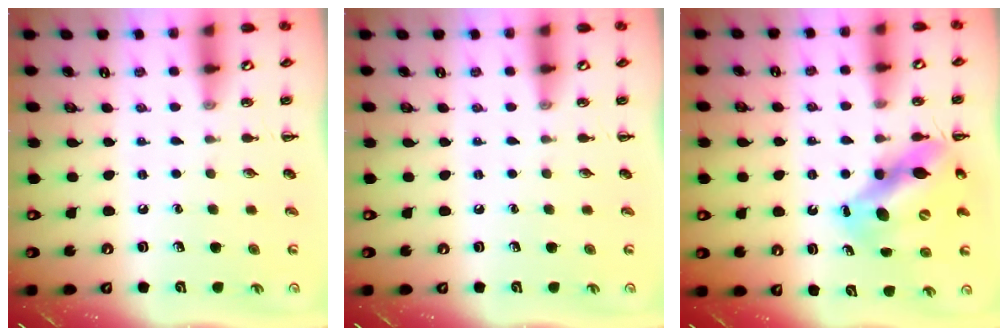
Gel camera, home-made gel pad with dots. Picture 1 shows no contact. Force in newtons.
{"total": 0.0}
{"total": 12.0, "press": 11.7, "slide": 2.8}